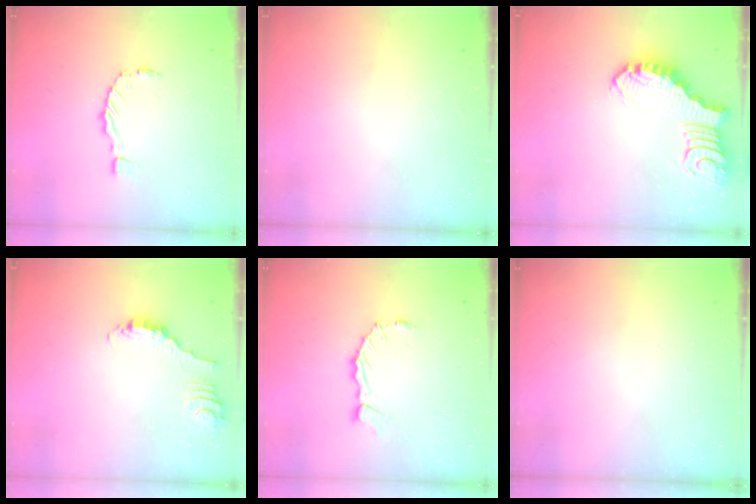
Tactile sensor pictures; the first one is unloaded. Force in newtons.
{"total": 0.0}
{"total": 3.5, "press": 3.4, "slide": 0.6}
{"total": 2.2, "press": 2.1, "slide": 0.3}
{"total": 2.8, "press": 2.8, "slide": 0.2}
{"total": 0.0}